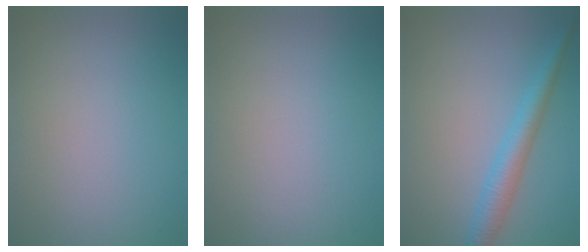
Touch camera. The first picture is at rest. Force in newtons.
{"total": 0.0}
{"total": 3.3, "press": 3.3, "slide": 0.1}